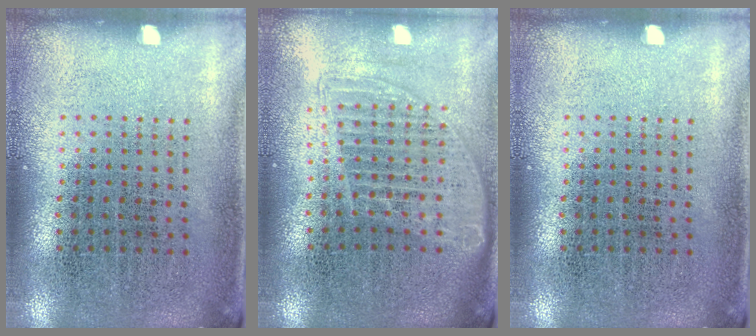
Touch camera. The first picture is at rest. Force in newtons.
{"total": 1.6, "press": 1.4, "slide": 0.7}
{"total": 0.0}